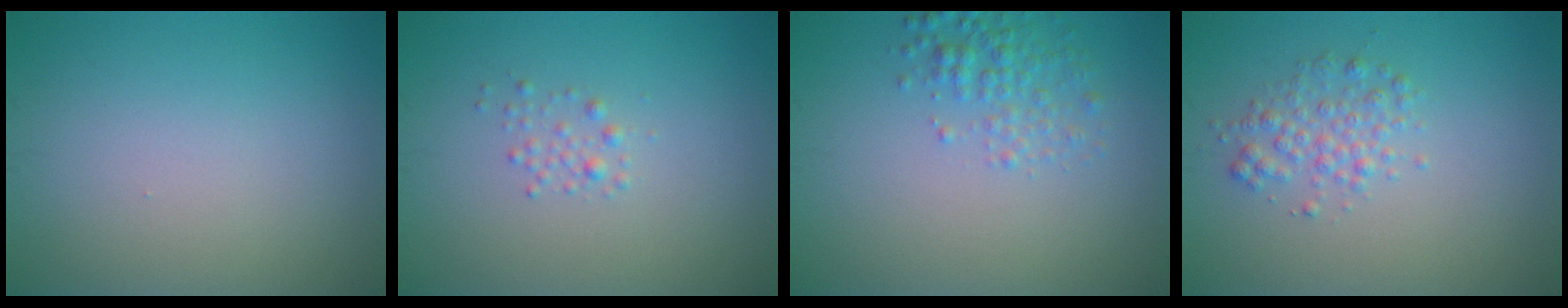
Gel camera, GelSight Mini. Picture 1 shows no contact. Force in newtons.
{"total": 1.1, "press": 1.1, "slide": 0.1}
{"total": 2.3, "press": 2.3, "slide": 0.1}
{"total": 2.2, "press": 2.2, "slide": 0.0}